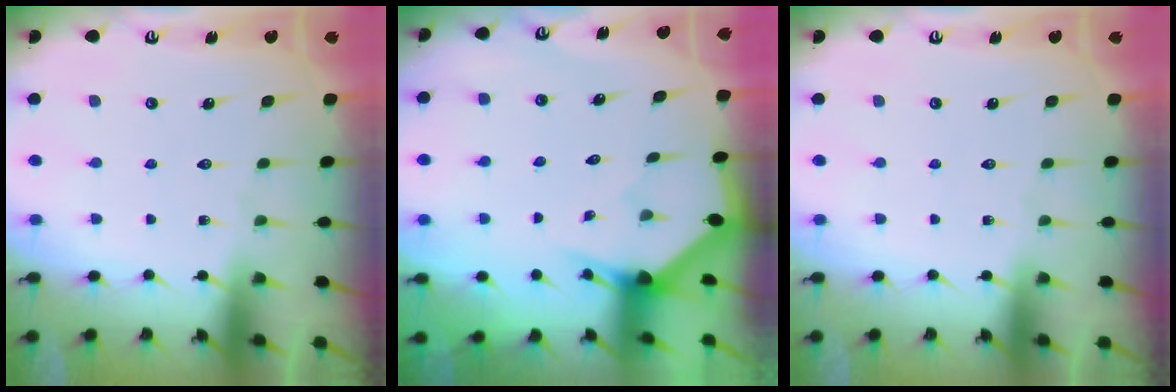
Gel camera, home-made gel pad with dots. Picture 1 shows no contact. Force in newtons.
{"total": 2.2, "press": 2.2, "slide": 0.1}
{"total": 0.0}